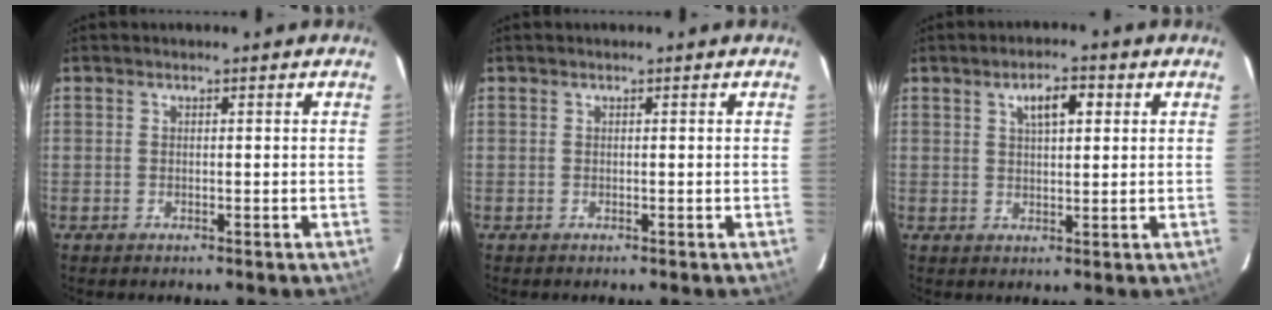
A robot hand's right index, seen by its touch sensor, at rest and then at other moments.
{"total": 0.0}
{"total": 4.9, "force": [2.0, 2.0, 4.0], "torque": [-0.066, 0.012, 0.036]}